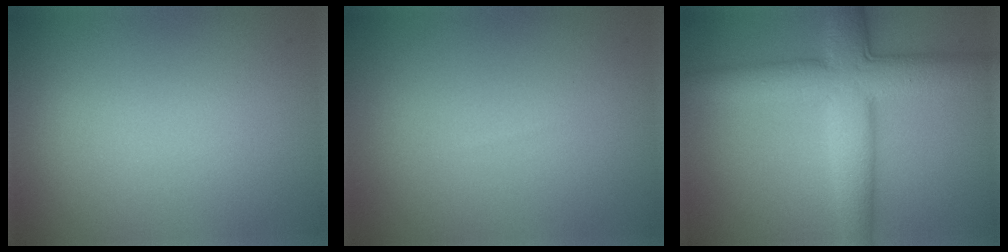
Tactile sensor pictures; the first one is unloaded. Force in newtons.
{"total": 0.0}
{"total": 7.6, "press": 7.6, "slide": 0.1}